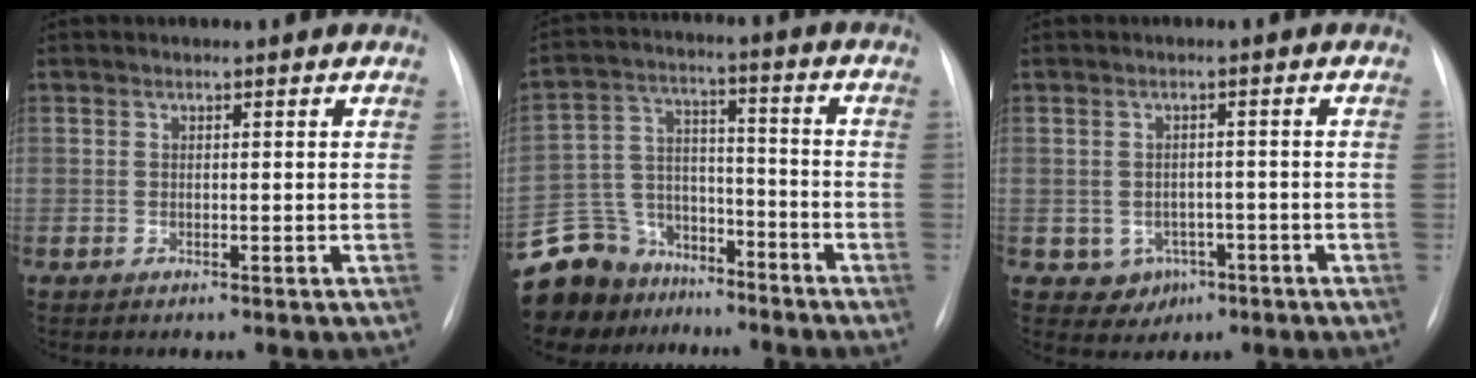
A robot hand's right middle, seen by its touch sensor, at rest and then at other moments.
{"total": 15.0, "force": [-12.1, 8.5, 2.0], "torque": [-0.063, 0.055, -0.208]}
{"total": 3.9, "force": [-1.6, 3.5, 0.9], "torque": [-0.009, 0.008, -0.010]}